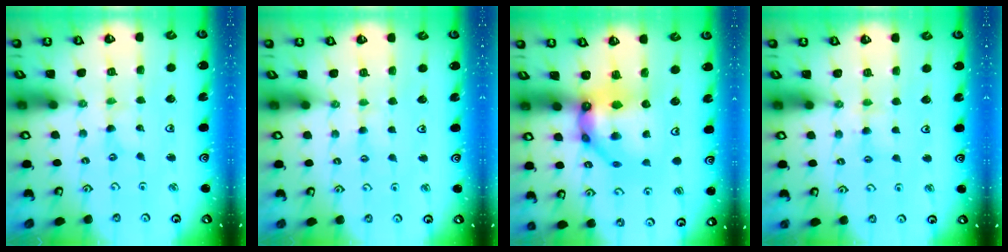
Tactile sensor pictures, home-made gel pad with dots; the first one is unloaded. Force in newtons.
{"total": 1.9, "press": 1.9, "slide": 0.4}
{"total": 11.5, "press": 11.4, "slide": 1.3}
{"total": 5.0, "press": 5.0, "slide": 0.6}